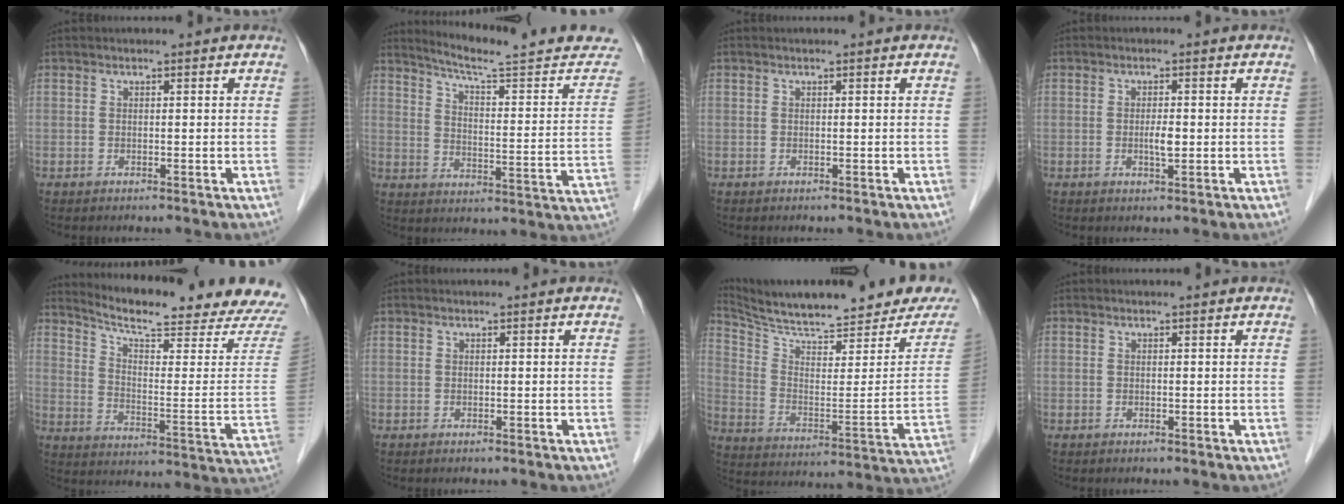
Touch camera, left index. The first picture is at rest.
{"total": 19.9, "force": [18.3, 0.8, 7.8], "torque": [-0.105, -0.069, 0.231]}
{"total": 0.0}
{"total": 2.0, "force": [-0.4, 0.5, 1.9], "torque": [-0.037, -0.003, -0.007]}
{"total": 20.2, "force": [18.9, -0.7, 7.2], "torque": [-0.125, -0.097, 0.245]}
{"total": 0.0}
{"total": 23.2, "force": [20.5, 3.2, 10.4], "torque": [-0.167, -0.056, 0.286]}
{"total": 0.0}